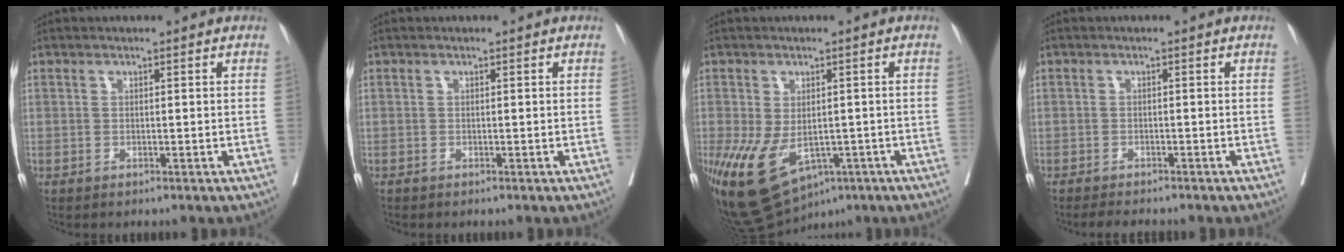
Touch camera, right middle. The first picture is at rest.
{"total": 0.0}
{"total": 14.0, "force": [-6.1, 8.6, 9.3], "torque": [-0.183, -0.019, -0.081]}
{"total": 3.0, "force": [-2.7, 0.8, 1.1], "torque": [-0.016, -0.006, -0.039]}